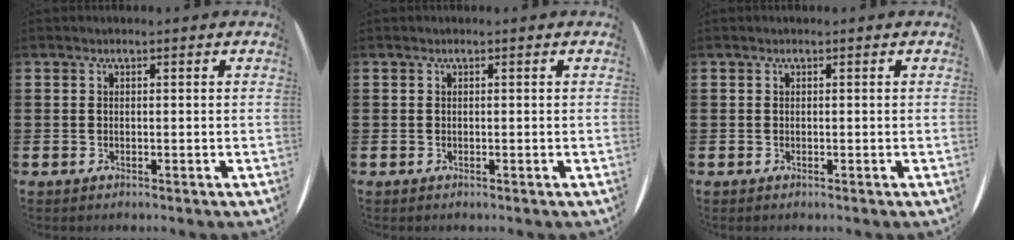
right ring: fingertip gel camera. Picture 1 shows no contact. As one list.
[{"total": 0.0}, {"total": 0.0}]